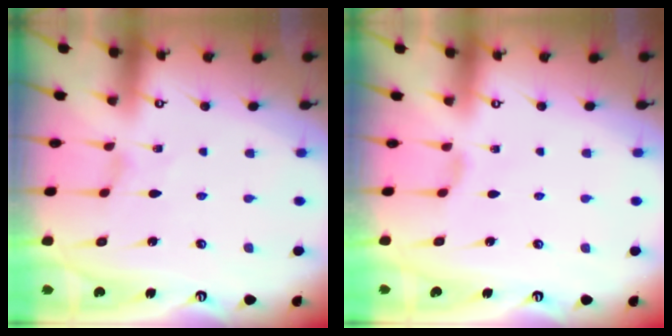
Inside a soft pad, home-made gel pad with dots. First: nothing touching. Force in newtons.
{"total": 1.5, "press": 1.5, "slide": 0.4}